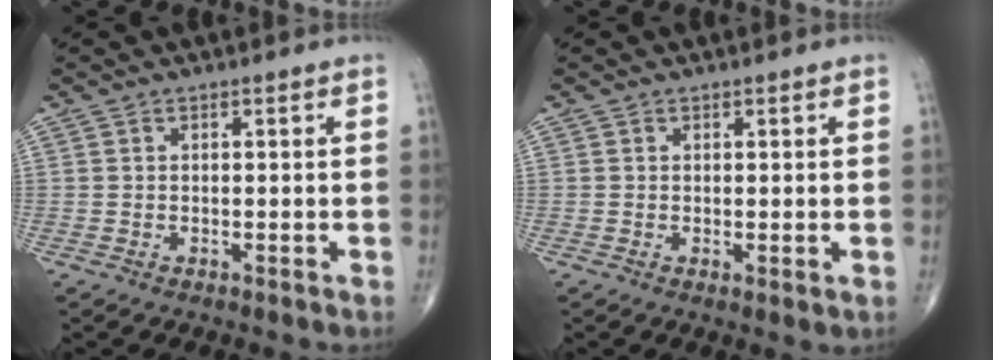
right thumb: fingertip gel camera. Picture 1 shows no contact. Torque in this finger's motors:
{"motor_torque": [-0.28, -0.14, -0.07, 0.17, -0.04]}